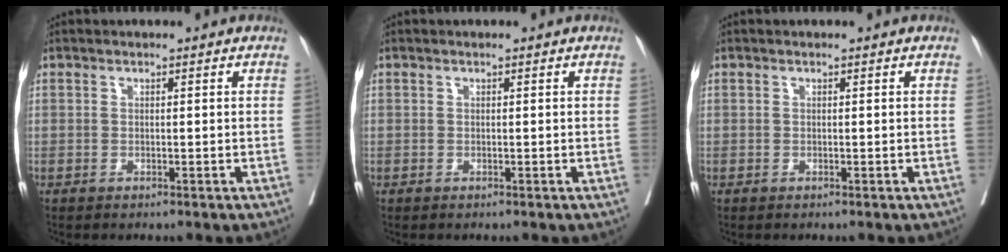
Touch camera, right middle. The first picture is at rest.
{"total": 0.0}
{"total": 0.0}